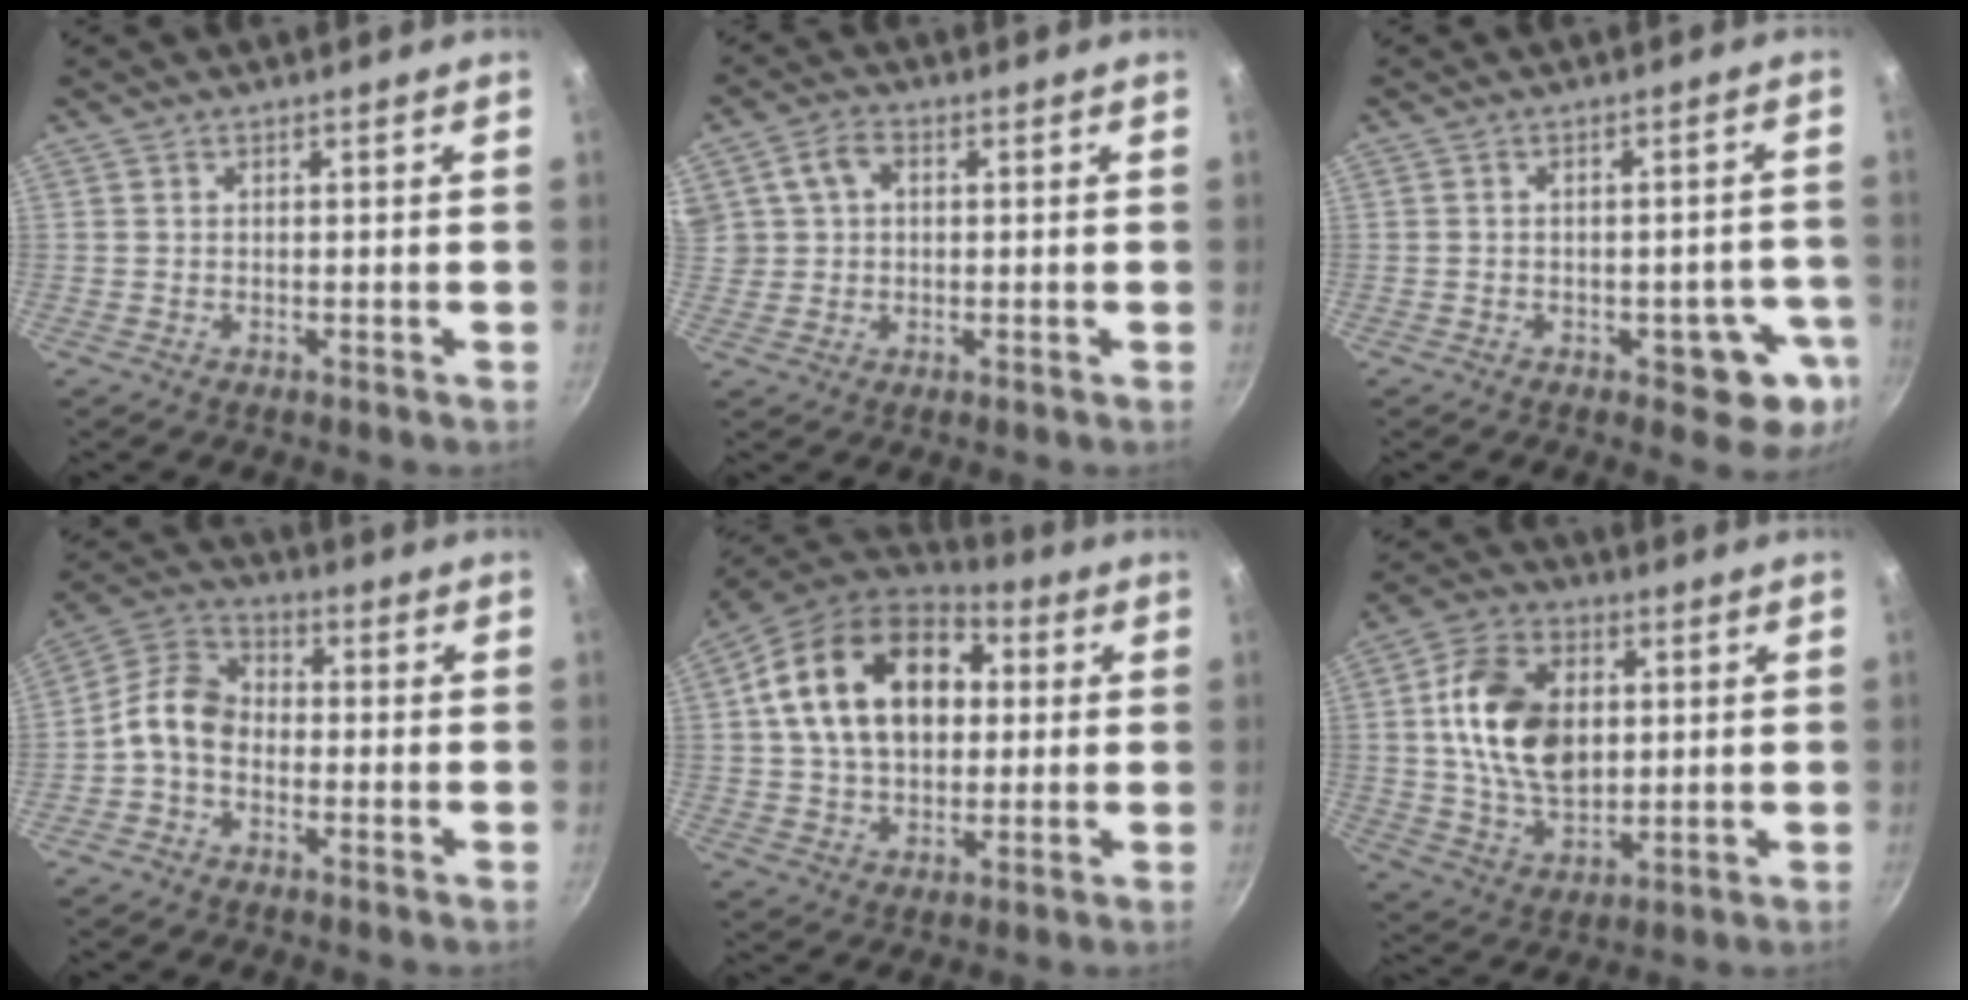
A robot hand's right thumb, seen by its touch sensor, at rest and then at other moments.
{"total": 6.0, "force": [1.5, 4.7, 3.4], "torque": [-0.047, 0.008, 0.026]}
{"total": 8.0, "force": [-3.0, 4.3, 6.1], "torque": [-0.022, 0.019, -0.033]}
{"total": 8.0, "force": [-2.1, 5.8, 5.2], "torque": [-0.091, 0.039, -0.063]}
{"total": 20.7, "force": [4.2, 14.2, 14.4], "torque": [-0.220, 0.022, 0.058]}
{"total": 16.4, "force": [2.3, 11.0, 11.9], "torque": [-0.189, -0.003, 0.039]}